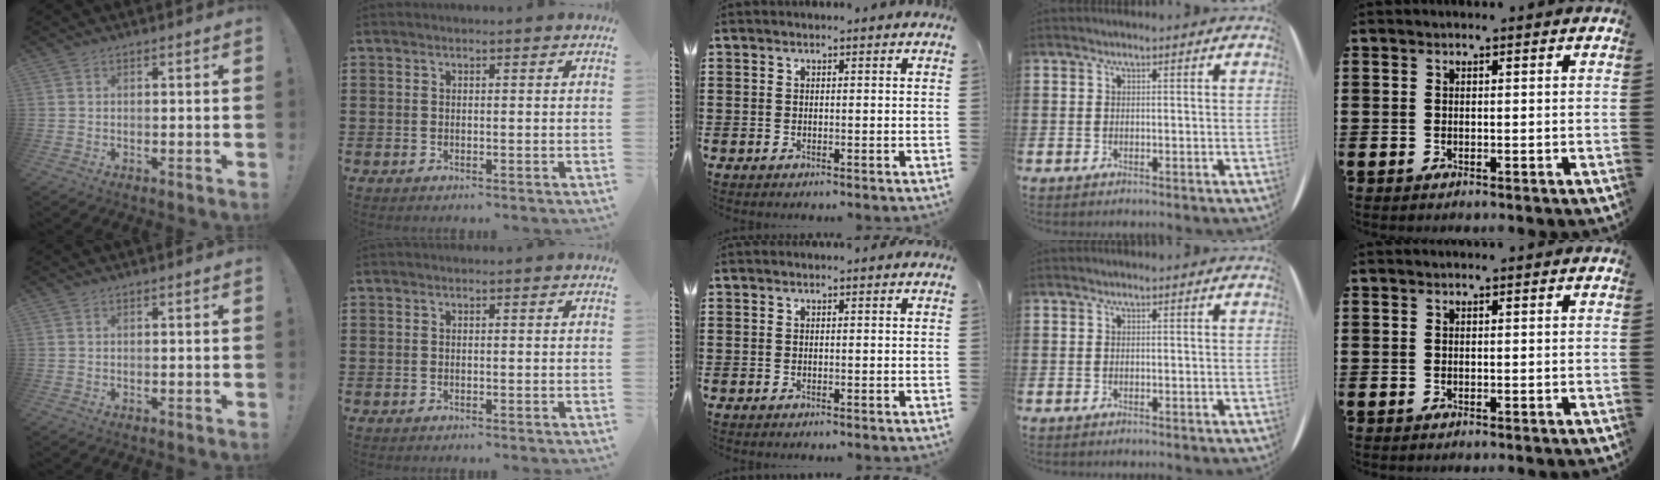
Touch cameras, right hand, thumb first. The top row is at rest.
{}